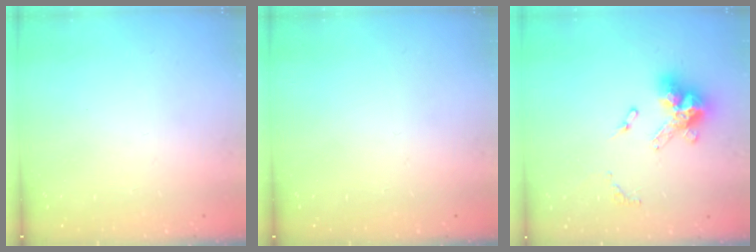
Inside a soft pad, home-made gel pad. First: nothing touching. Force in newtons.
{"total": 0.0}
{"total": 12.1, "press": 12.0, "slide": 1.1}